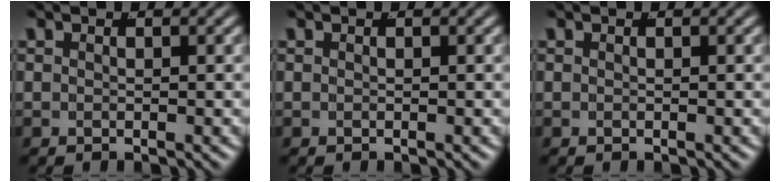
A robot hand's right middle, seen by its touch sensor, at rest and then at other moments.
{"total": 0.0}
{"total": 0.0}